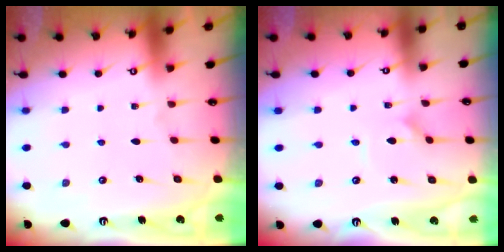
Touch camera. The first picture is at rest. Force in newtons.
{"total": 1.0, "press": 1.0, "slide": 0.0}